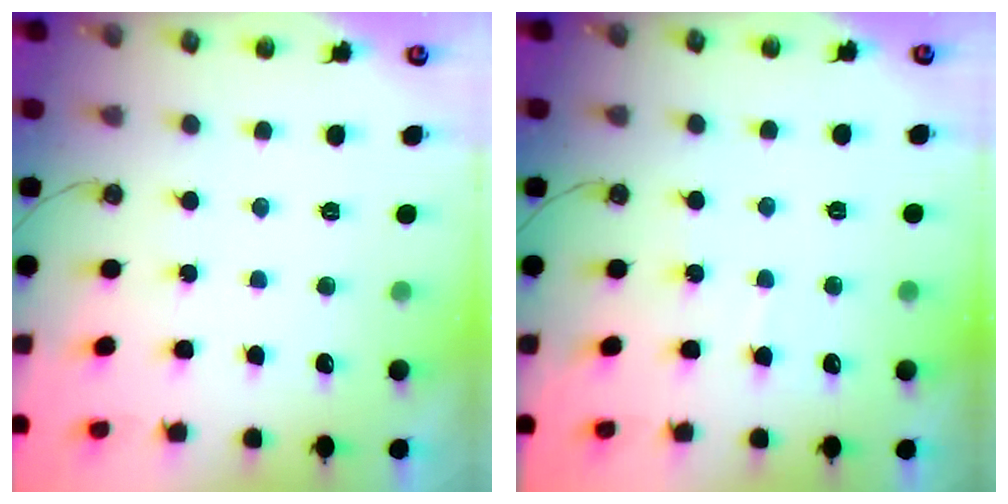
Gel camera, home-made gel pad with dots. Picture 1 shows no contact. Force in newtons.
{"total": 4.4, "press": 4.4, "slide": 0.7}